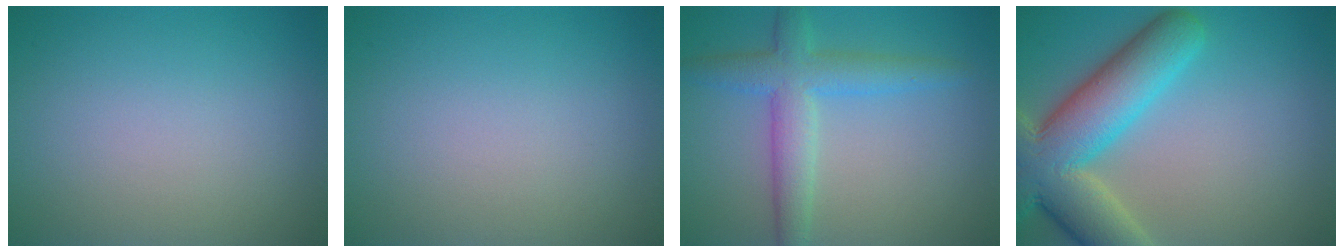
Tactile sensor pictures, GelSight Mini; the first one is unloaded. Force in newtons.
{"total": 0.0}
{"total": 3.5, "press": 3.5, "slide": 0.2}
{"total": 10.3, "press": 10.3, "slide": 0.7}